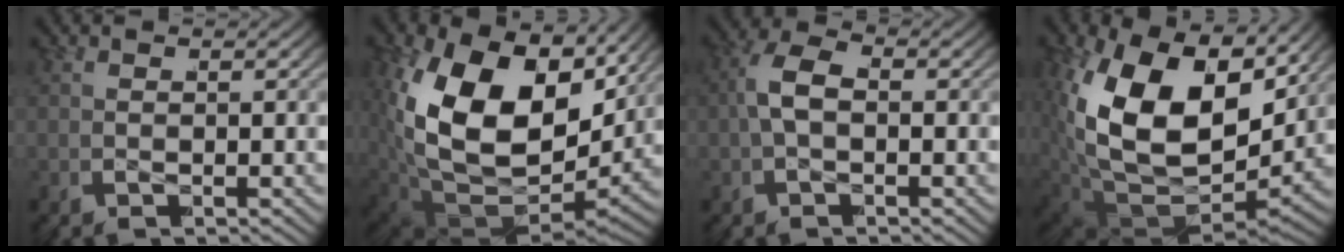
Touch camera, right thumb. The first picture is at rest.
{"total": 15.6, "force": [1.4, 9.7, 12.1], "torque": [-0.258, -0.049, 0.046]}
{"total": 4.3, "force": [0.0, 2.8, 3.3], "torque": [-0.068, -0.001, -0.006]}
{"total": 14.0, "force": [1.3, 8.4, 11.2], "torque": [-0.245, -0.046, 0.046]}